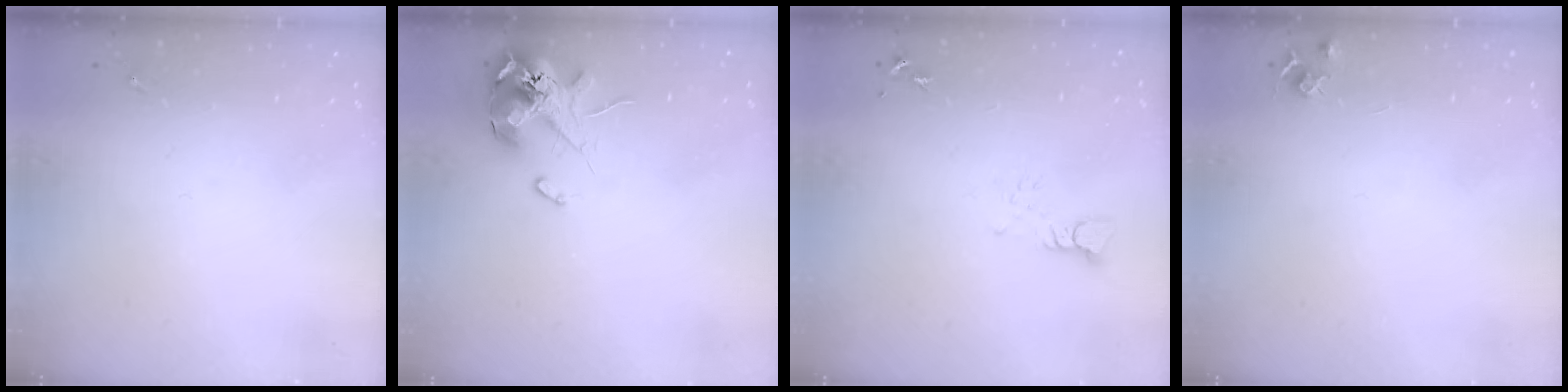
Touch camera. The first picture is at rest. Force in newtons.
{"total": 12.4, "press": 12.3, "slide": 1.8}
{"total": 3.2, "press": 3.1, "slide": 0.4}
{"total": 5.2, "press": 5.2, "slide": 0.7}